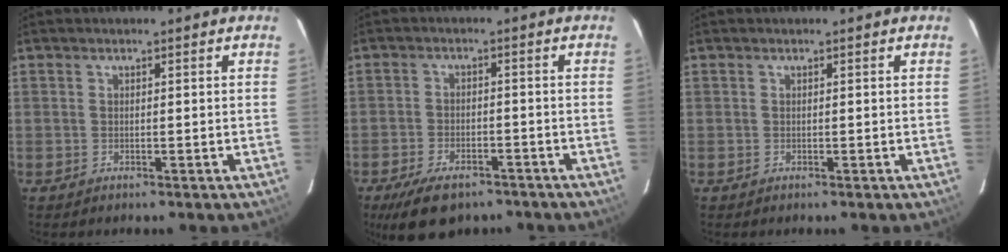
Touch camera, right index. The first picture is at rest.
{"total": 10.6, "force": [-7.7, 4.8, 5.5], "torque": [-0.128, -0.011, -0.121]}
{"total": 0.0}